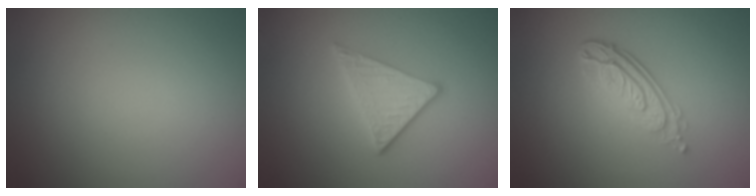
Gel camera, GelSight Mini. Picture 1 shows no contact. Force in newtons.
{"total": 2.3, "press": 2.0, "slide": 1.0}
{"total": 4.3, "press": 3.0, "slide": 3.1}